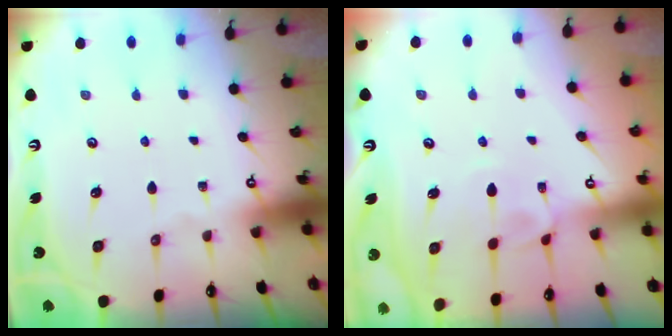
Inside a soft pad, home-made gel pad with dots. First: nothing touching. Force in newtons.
{"total": 1.4, "press": 1.0, "slide": 1.0}